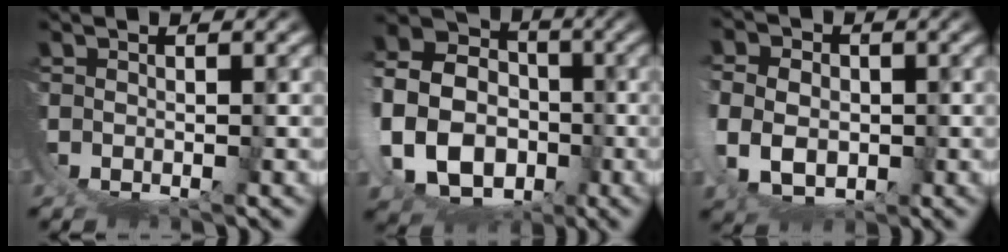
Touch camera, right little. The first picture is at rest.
{"total": 13.8, "force": [-0.6, 11.1, 8.2], "torque": [-0.165, -0.032, -0.013]}
{"total": 6.0, "force": [-0.7, 4.3, 4.2], "torque": [-0.085, -0.032, 0.008]}